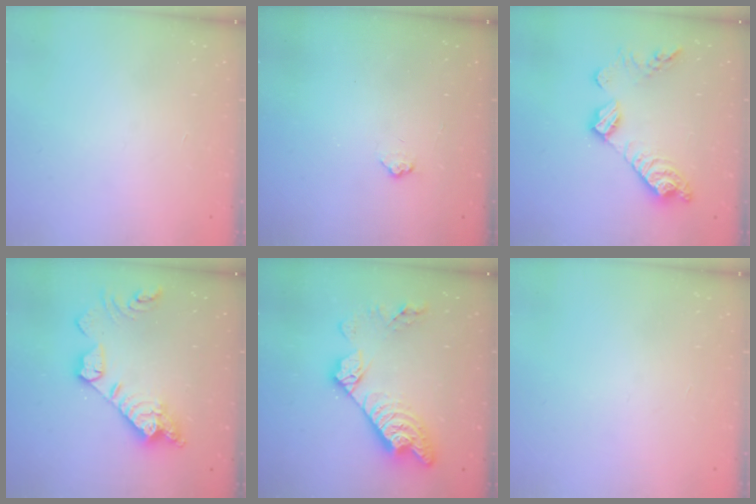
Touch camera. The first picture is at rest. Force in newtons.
{"total": 4.5, "press": 4.5, "slide": 0.6}
{"total": 13.4, "press": 13.4, "slide": 0.8}
{"total": 15.0, "press": 14.9, "slide": 1.4}
{"total": 16.4, "press": 16.3, "slide": 1.1}
{"total": 0.0}